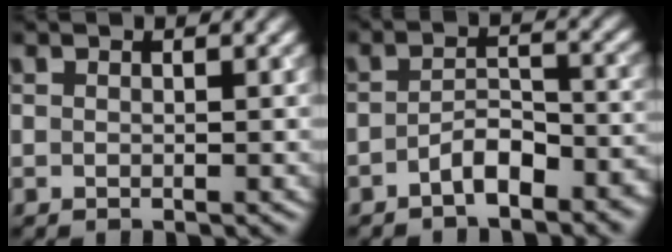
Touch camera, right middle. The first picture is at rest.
{"total": 4.0, "force": [-2.3, 1.8, 2.7], "torque": [-0.045, 0.008, -0.040]}